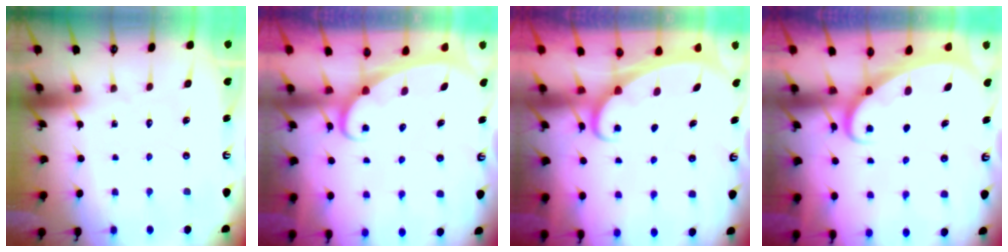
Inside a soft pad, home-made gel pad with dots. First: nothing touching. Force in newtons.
{"total": 2.4, "press": 2.4, "slide": 0.3}
{"total": 2.4, "press": 2.4, "slide": 0.3}
{"total": 2.2, "press": 2.2, "slide": 0.0}